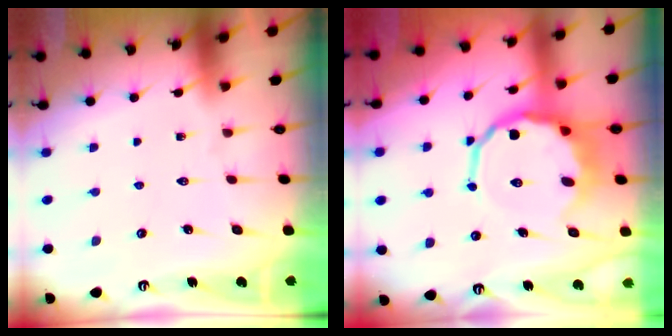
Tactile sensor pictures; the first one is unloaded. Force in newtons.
{"total": 10.4, "press": 10.0, "slide": 3.1}